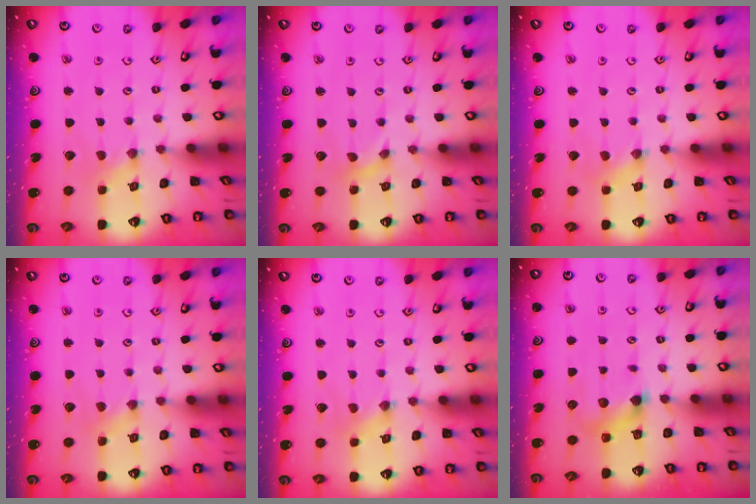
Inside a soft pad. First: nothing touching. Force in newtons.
{"total": 0.0}
{"total": 0.8, "press": 0.8, "slide": 0.3}
{"total": 2.0, "press": 2.0, "slide": 0.5}
{"total": 0.0}
{"total": 6.1, "press": 6.0, "slide": 0.4}